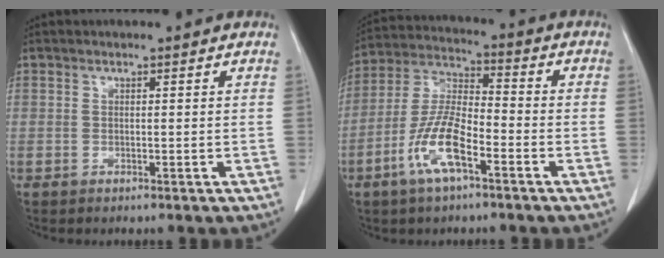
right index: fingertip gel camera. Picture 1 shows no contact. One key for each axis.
{"total": 10.5, "fx": -5.0, "fy": 3.2, "fz": 8.6, "tx": -0.186, "ty": 0.004, "tz": -0.098}